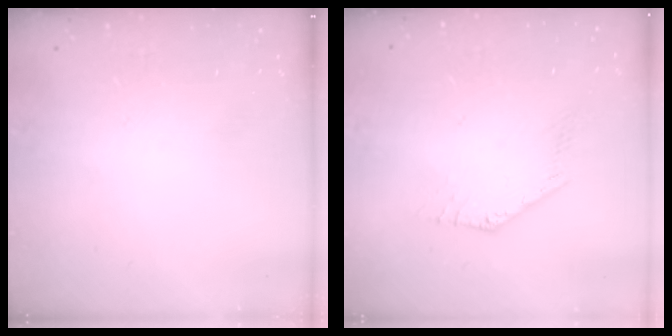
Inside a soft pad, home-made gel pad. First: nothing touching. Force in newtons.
{"total": 1.0, "press": 1.0, "slide": 0.2}